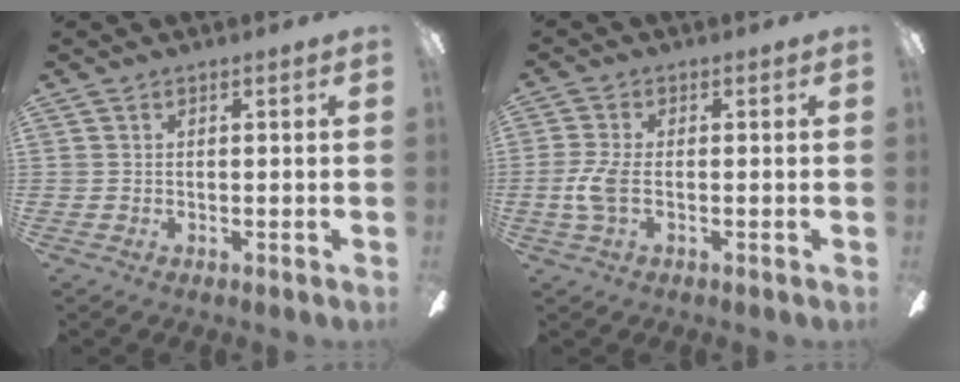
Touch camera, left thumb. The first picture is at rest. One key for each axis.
{"total": 5.8, "fx": -1.0, "fy": 2.5, "fz": 5.2, "tx": -0.114, "ty": 0.000, "tz": -0.021}